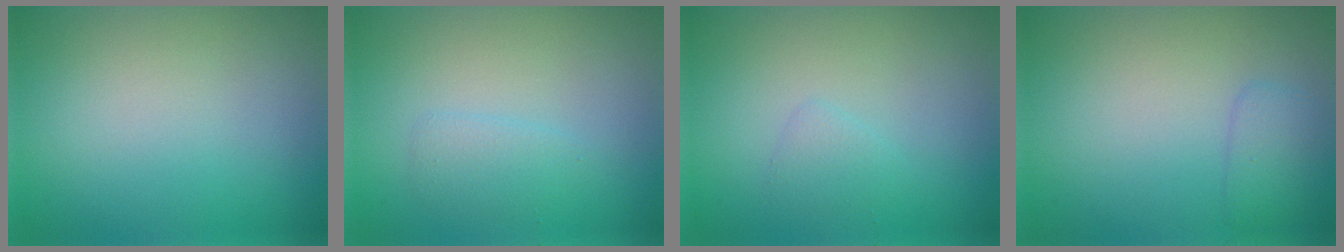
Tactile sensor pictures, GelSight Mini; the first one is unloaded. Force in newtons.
{"total": 1.4, "press": 1.4, "slide": 0.2}
{"total": 1.0, "press": 1.0, "slide": 0.1}
{"total": 1.6, "press": 1.6, "slide": 0.1}